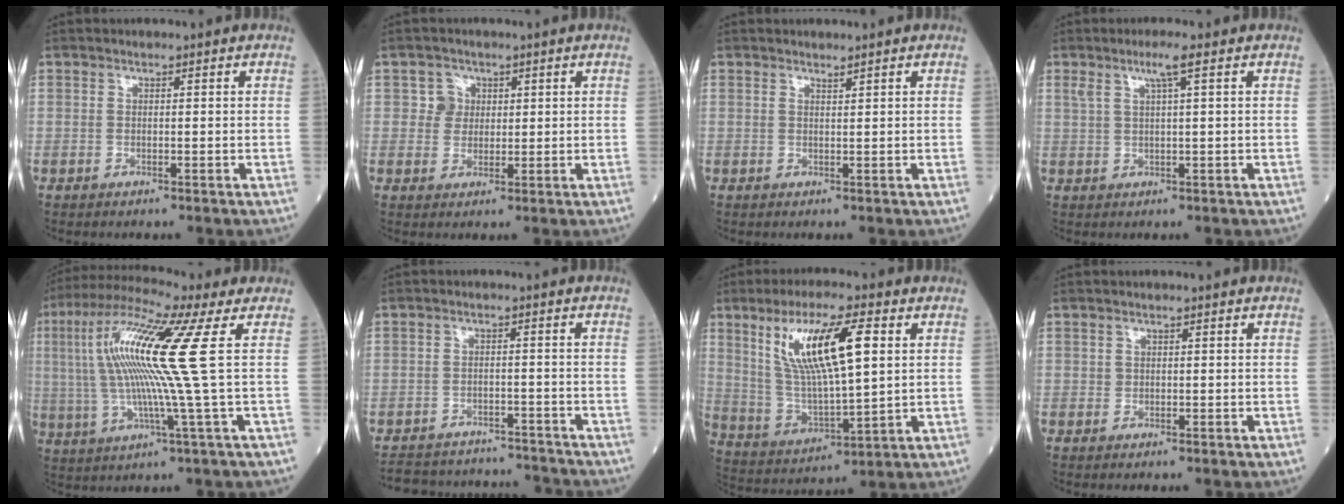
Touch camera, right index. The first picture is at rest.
{"total": 2.7, "force": [0.9, 2.6, 0.0], "torque": [0.006, 0.003, 0.013]}
{"total": 0.6, "force": [0.5, -0.1, 0.1], "torque": [-0.014, -0.006, 0.014]}
{"total": 3.0, "force": [1.6, -0.4, 2.5], "torque": [-0.055, 0.007, 0.034]}
{"total": 15.1, "force": [2.6, -1.4, 14.8], "torque": [-0.299, 0.016, 0.043]}
{"total": 13.6, "force": [-12.9, 3.4, 2.5], "torque": [-0.047, 0.019, -0.170]}
{"total": 14.4, "force": [5.0, 2.5, 13.2], "torque": [-0.263, 0.008, 0.101]}
{"total": 0.0}